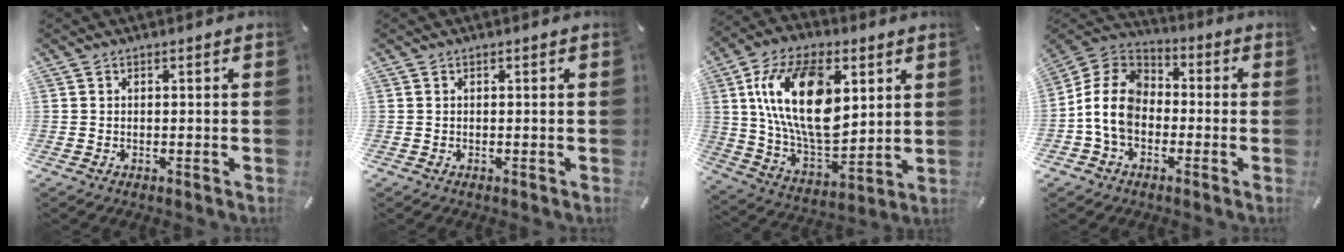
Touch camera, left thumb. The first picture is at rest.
{"total": 0.0}
{"total": 22.6, "force": [6.6, 13.2, 17.1], "torque": [-0.351, -0.017, 0.109]}
{"total": 11.1, "force": [-2.9, 8.7, 6.3], "torque": [-0.158, 0.019, -0.058]}